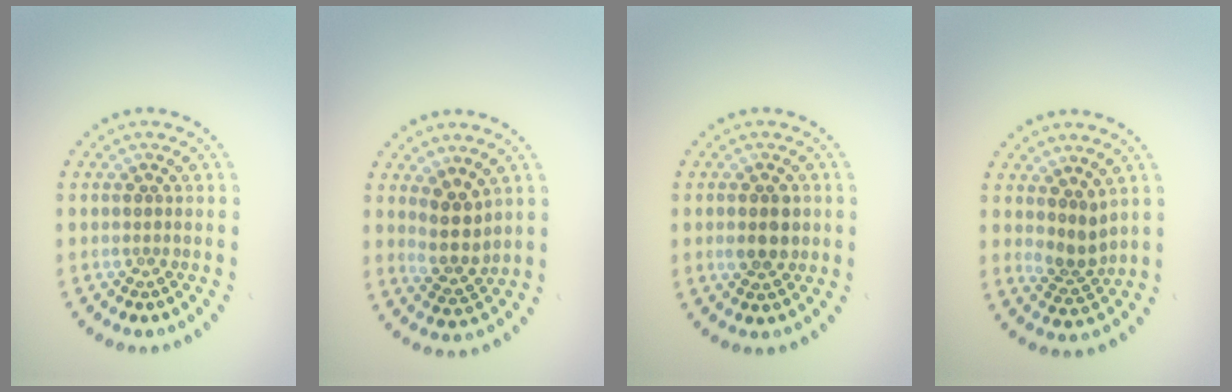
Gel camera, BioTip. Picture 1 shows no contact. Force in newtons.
{"total": 2.7, "press": 2.2, "slide": 1.6}
{"total": 2.6, "press": 2.6, "slide": 0.2}
{"total": 2.5, "press": 1.9, "slide": 1.6}